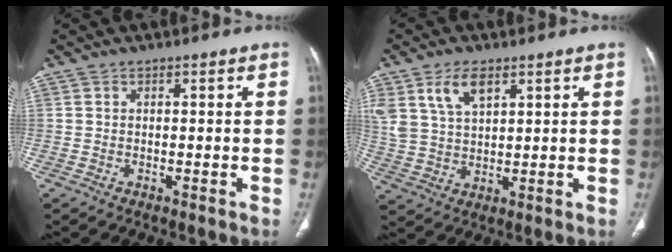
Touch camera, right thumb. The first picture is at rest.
{"total": 8.6, "force": [4.6, 4.5, 5.7], "torque": [-0.108, -0.012, 0.099]}